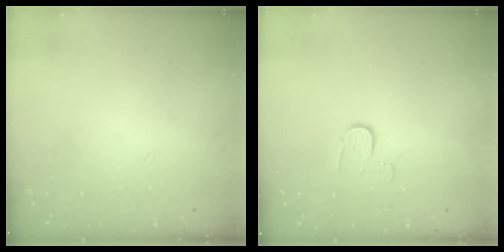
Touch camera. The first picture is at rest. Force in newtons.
{"total": 3.5, "press": 3.5, "slide": 0.3}